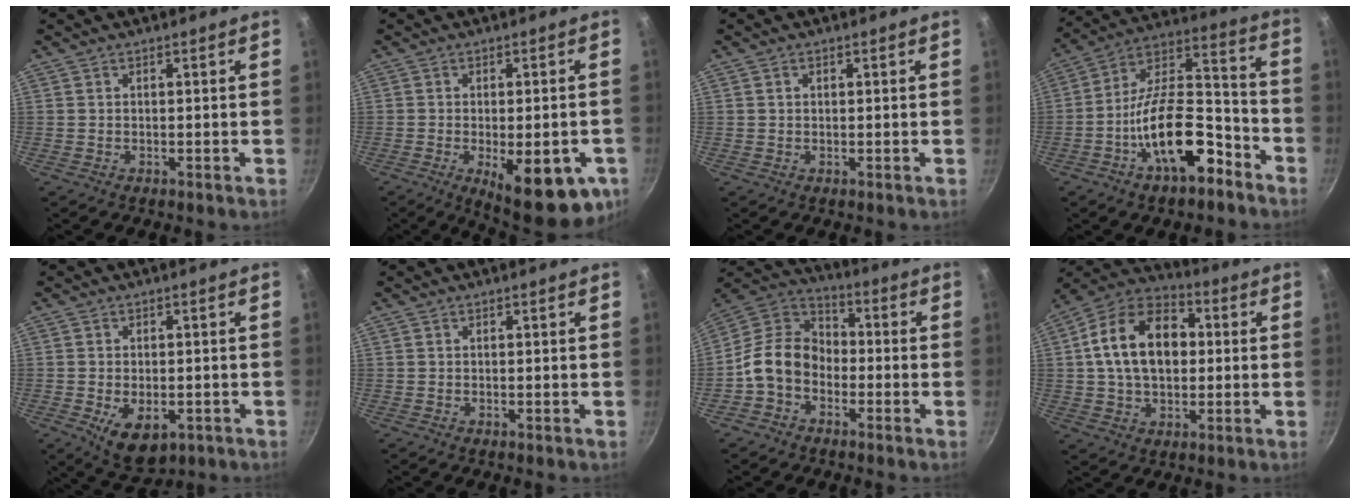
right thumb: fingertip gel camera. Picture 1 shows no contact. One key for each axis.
{"total": 16.2, "fx": -5.5, "fy": 5.9, "fz": 14.0, "tx": -0.151, "ty": -0.004, "tz": -0.063}
{"total": 0.9, "fx": 0.3, "fy": 0.7, "fz": 0.4, "tx": -0.005, "ty": 0.004, "tz": 0.005}
{"total": 19.1, "fx": -9.0, "fy": 8.8, "fz": 14.4, "tx": -0.205, "ty": 0.080, "tz": -0.156}
{"total": 7.8, "fx": -2.5, "fy": 4.7, "fz": 5.8, "tx": -0.076, "ty": -0.003, "tz": -0.022}
{"total": 0.0}
{"total": 11.7, "fx": -3.4, "fy": 8.9, "fz": 6.8, "tx": -0.085, "ty": 0.045, "tz": -0.089}
{"total": 17.8, "fx": 2.0, "fy": 12.1, "fz": 12.8, "tx": -0.187, "ty": 0.028, "tz": 0.018}